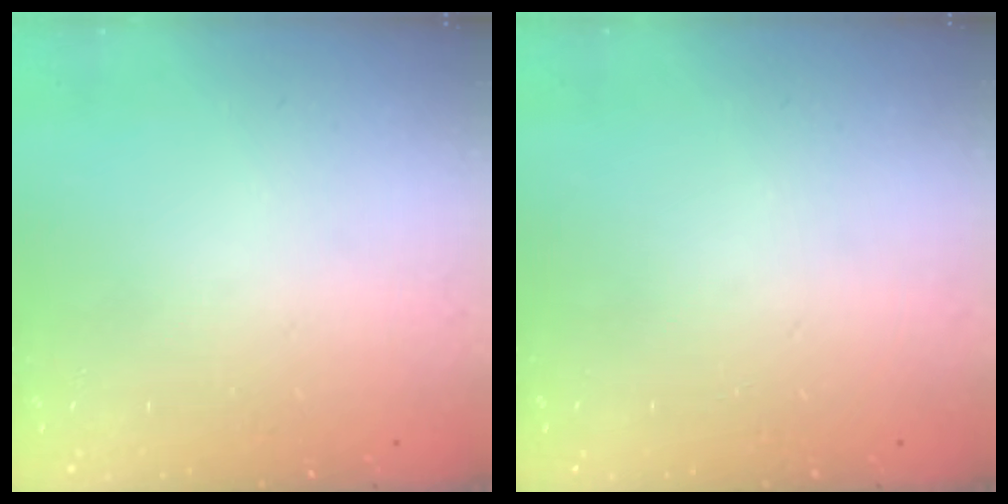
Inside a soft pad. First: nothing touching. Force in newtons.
{"total": 0.0}